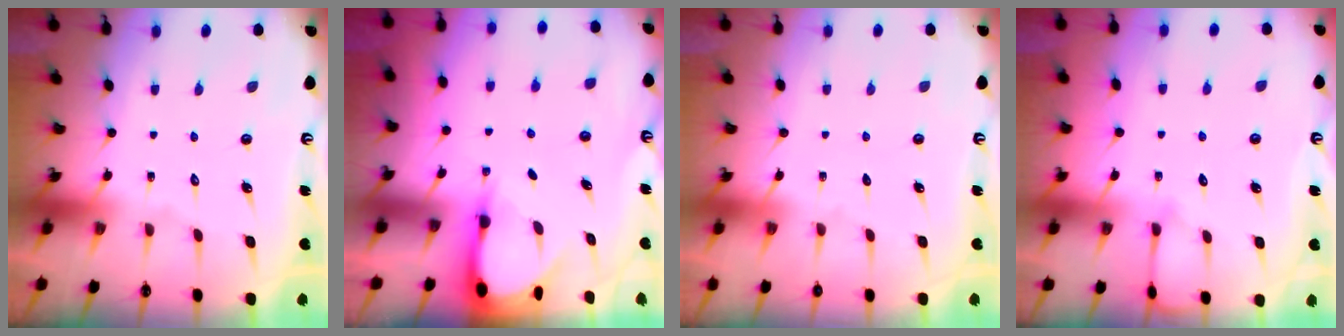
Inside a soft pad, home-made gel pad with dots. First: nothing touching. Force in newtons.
{"total": 2.9, "press": 2.9, "slide": 0.3}
{"total": 0.7, "press": 0.7, "slide": 0.2}
{"total": 3.7, "press": 3.7, "slide": 0.4}